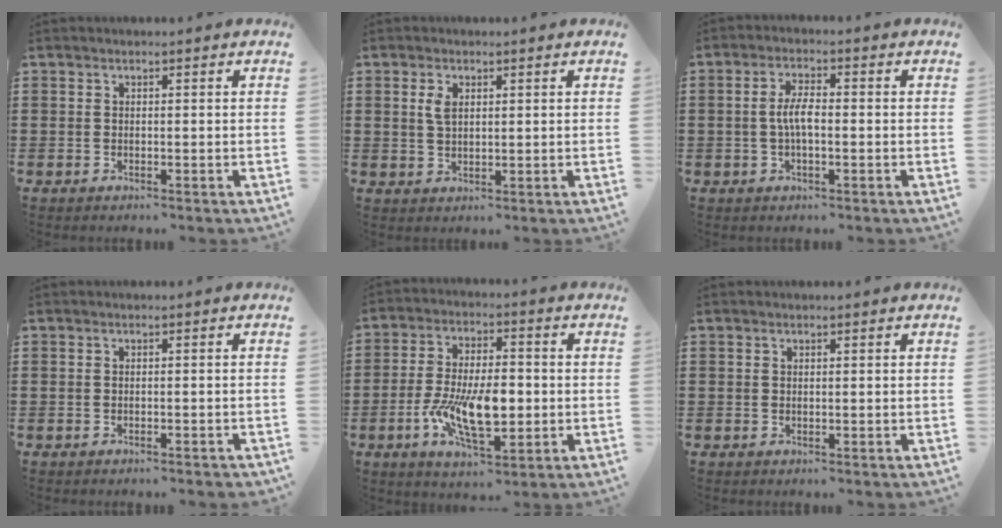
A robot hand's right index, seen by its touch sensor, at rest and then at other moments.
{"total": 2.6, "force": [0.9, 1.3, 2.0], "torque": [-0.045, 0.006, 0.015]}
{"total": 4.1, "force": [-0.5, 1.3, 3.8], "torque": [-0.084, 0.000, -0.016]}
{"total": 0.6, "force": [-0.6, 0.1, 0.3], "torque": [-0.007, -0.002, -0.011]}
{"total": 10.8, "force": [-2.2, 5.0, 9.4], "torque": [-0.195, -0.008, -0.043]}
{"total": 0.0}